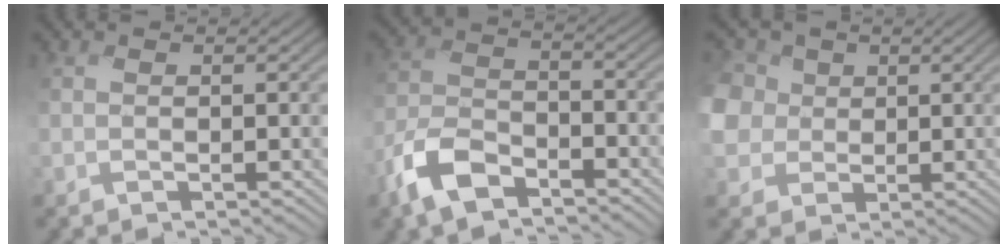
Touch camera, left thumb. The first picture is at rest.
{"total": 8.0, "force": [-5.7, 3.6, 4.2], "torque": [-0.093, -0.003, -0.133]}
{"total": 7.4, "force": [0.3, 6.7, 3.2], "torque": [-0.125, -0.008, -0.008]}